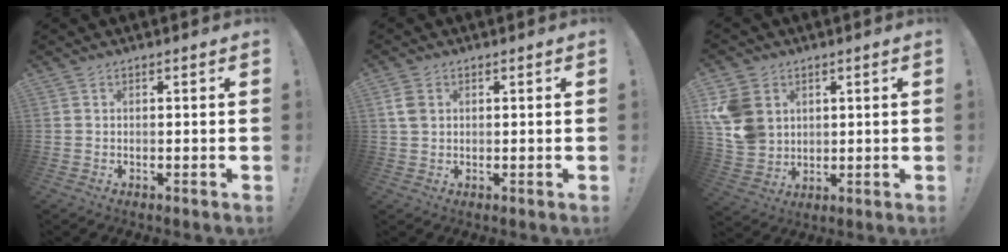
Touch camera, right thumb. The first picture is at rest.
{"total": 4.2, "force": [1.4, 2.9, 2.7], "torque": [-0.054, 0.002, 0.027]}
{"total": 12.1, "force": [3.7, 10.0, 5.6], "torque": [-0.120, -0.012, 0.079]}